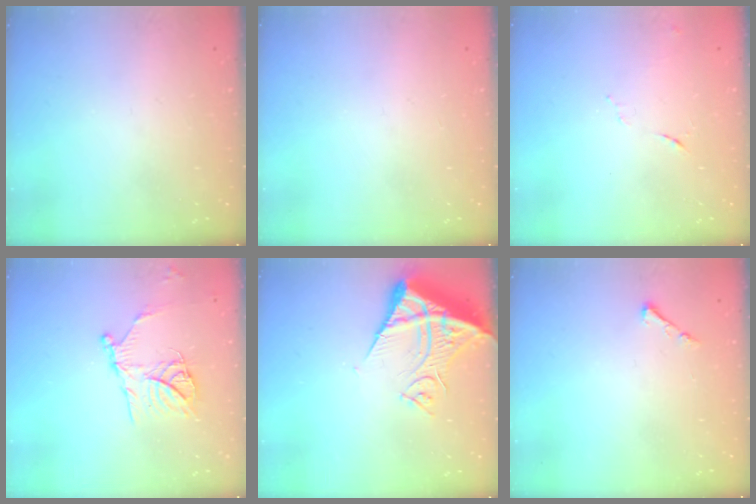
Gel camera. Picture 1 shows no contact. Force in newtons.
{"total": 0.0}
{"total": 5.2, "press": 5.1, "slide": 0.8}
{"total": 13.6, "press": 13.5, "slide": 1.3}
{"total": 13.5, "press": 13.3, "slide": 1.8}
{"total": 3.3, "press": 3.3, "slide": 0.6}